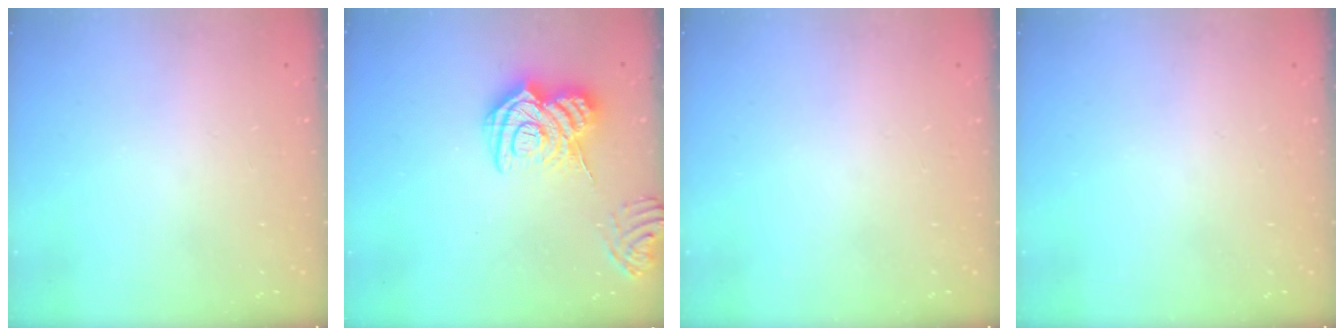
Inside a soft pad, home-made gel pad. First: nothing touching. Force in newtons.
{"total": 14.7, "press": 14.7, "slide": 1.3}
{"total": 0.0}
{"total": 0.0}